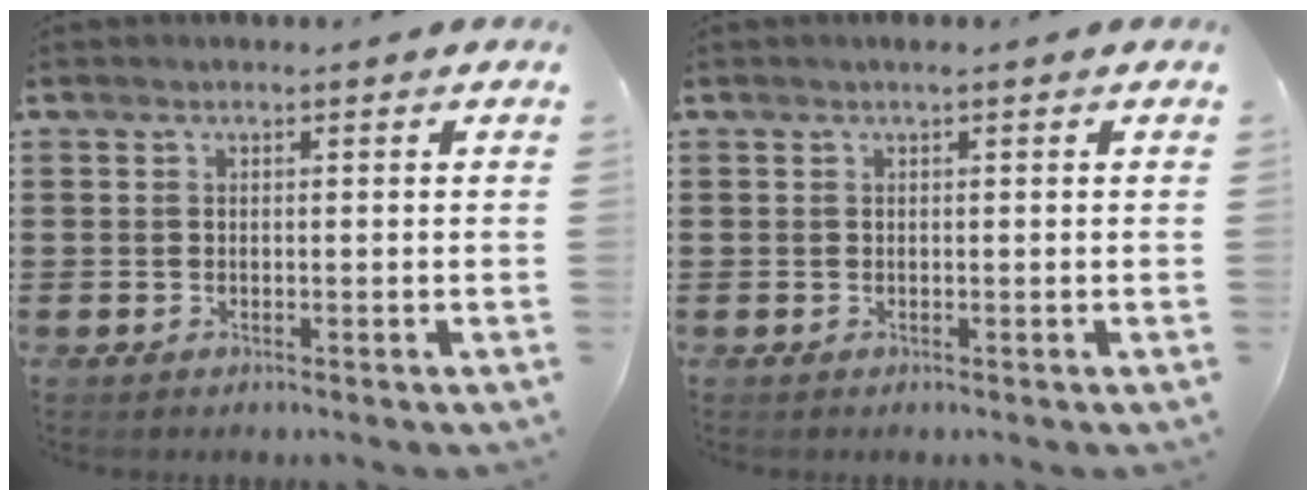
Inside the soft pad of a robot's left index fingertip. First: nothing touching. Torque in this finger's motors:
{"motor_torque": [0.20, -0.14, 0.06, 0.00]}